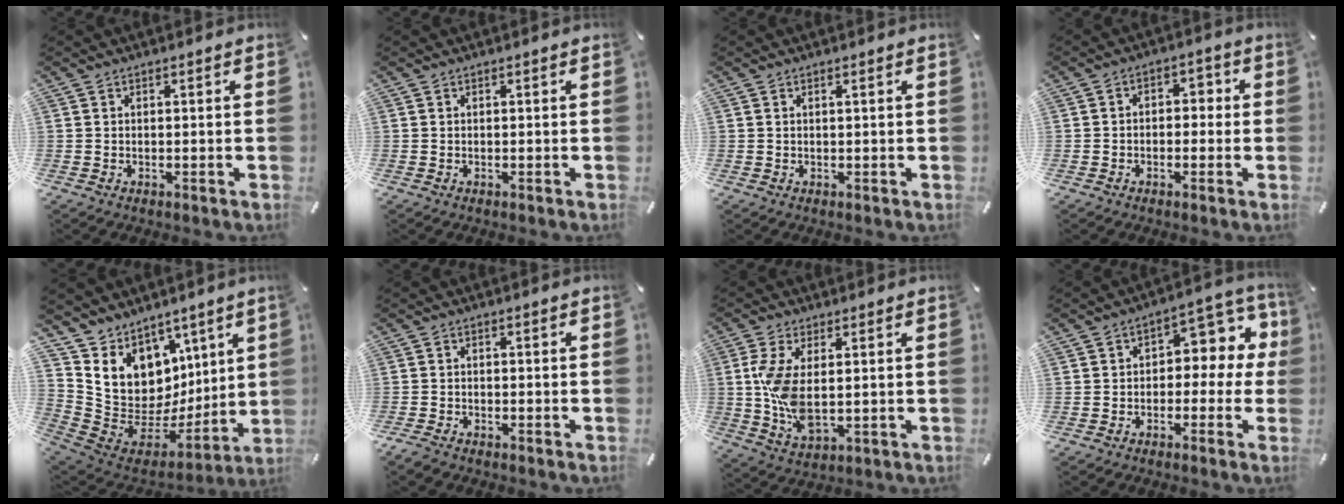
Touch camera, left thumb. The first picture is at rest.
{"total": 0.0}
{"total": 0.6, "force": [0.2, 0.1, 0.5], "torque": [-0.010, 0.001, 0.003]}
{"total": 3.6, "force": [-1.7, 2.6, 1.7], "torque": [-0.025, 0.015, -0.038]}
{"total": 10.6, "force": [4.1, 9.6, 1.6], "torque": [-0.028, -0.079, 0.094]}
{"total": 2.0, "force": [-1.8, 0.6, 0.6], "torque": [-0.026, 0.003, -0.040]}
{"total": 10.1, "force": [0.7, 4.9, 8.8], "torque": [-0.197, -0.013, 0.009]}
{"total": 8.5, "force": [1.2, 5.8, 6.1], "torque": [-0.068, -0.011, 0.015]}